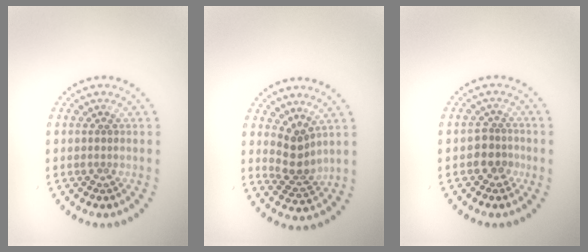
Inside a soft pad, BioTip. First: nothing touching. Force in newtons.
{"total": 2.5, "press": 2.0, "slide": 1.5}
{"total": 2.0, "press": 1.7, "slide": 1.0}